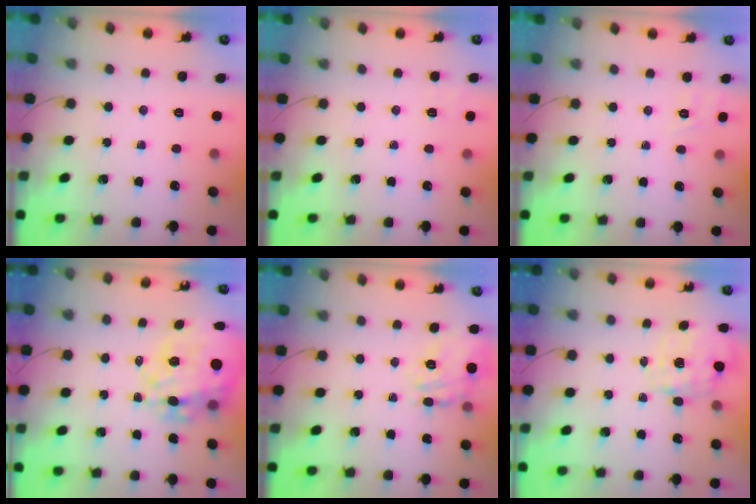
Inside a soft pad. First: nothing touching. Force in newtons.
{"total": 4.9, "press": 4.5, "slide": 1.7}
{"total": 7.4, "press": 7.1, "slide": 2.0}
{"total": 23.4, "press": 22.7, "slide": 5.9}
{"total": 17.7, "press": 17.6, "slide": 1.7}
{"total": 2.8, "press": 2.6, "slide": 0.9}